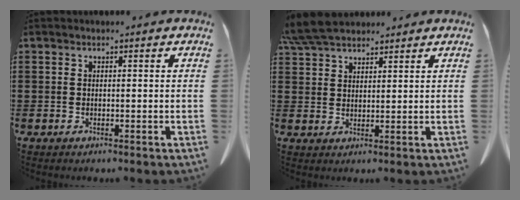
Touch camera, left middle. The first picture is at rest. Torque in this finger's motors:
{"motor_torque": [1.02, -0.29, 0.25, 0.06]}